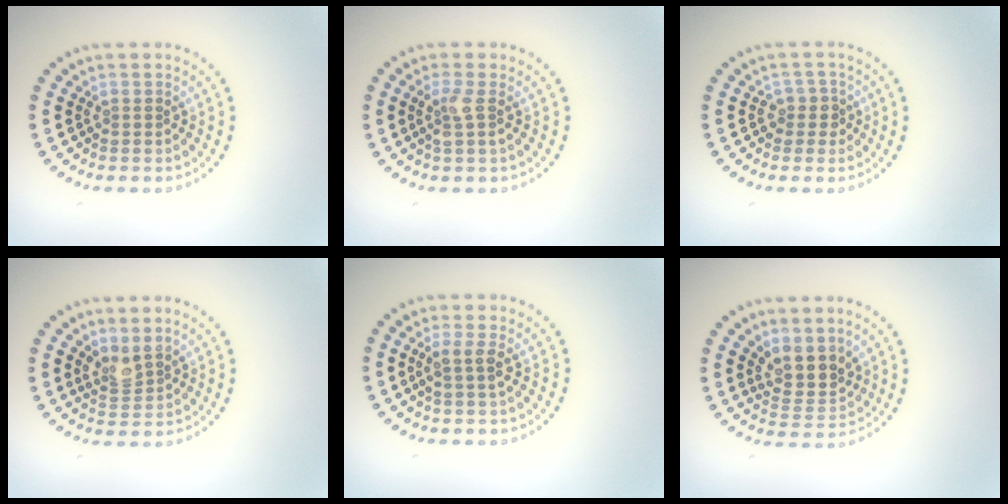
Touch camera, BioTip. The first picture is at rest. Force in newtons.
{"total": 1.8, "press": 1.4, "slide": 1.1}
{"total": 1.9, "press": 1.6, "slide": 1.1}
{"total": 2.1, "press": 1.7, "slide": 1.2}
{"total": 1.8, "press": 1.5, "slide": 0.9}
{"total": 3.5, "press": 3.0, "slide": 1.8}